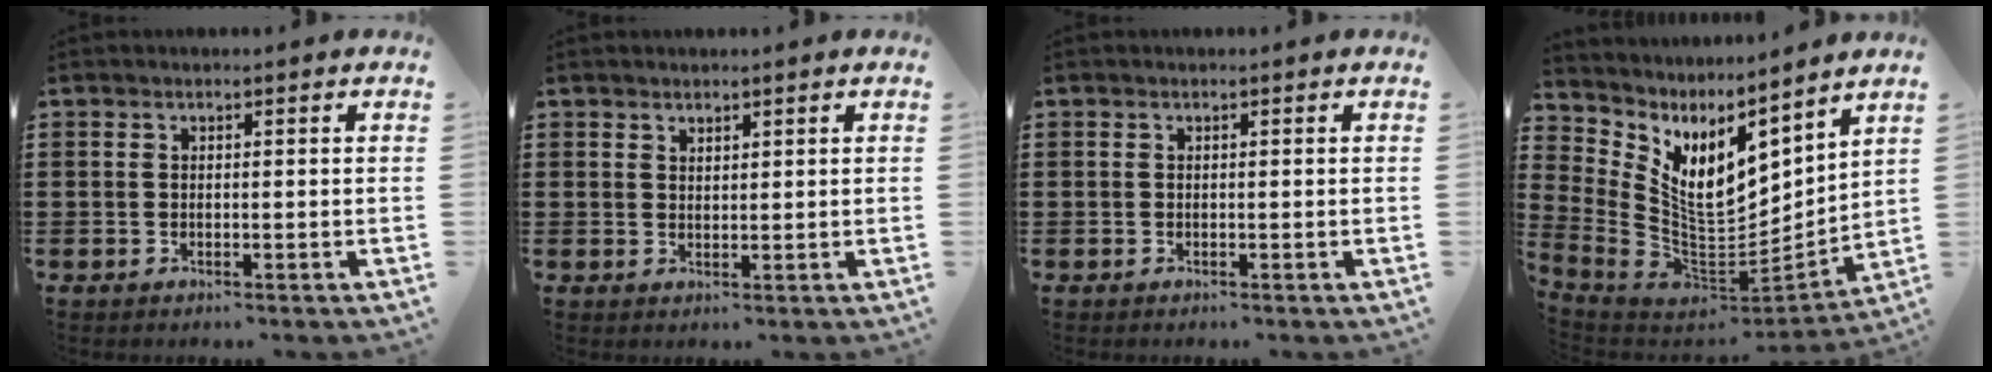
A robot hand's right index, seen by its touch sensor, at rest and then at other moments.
{"total": 1.5, "force": [1.4, 0.5, -0.1], "torque": [-0.001, 0.002, 0.028]}
{"total": 0.0}
{"total": 8.2, "force": [3.5, 4.9, 5.5], "torque": [-0.121, -0.049, 0.063]}